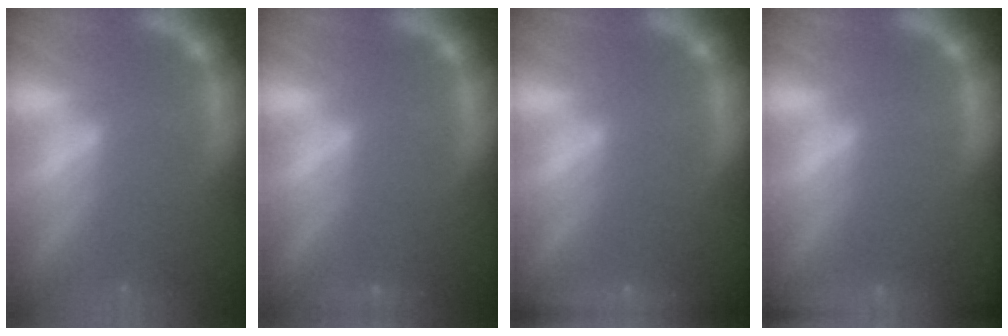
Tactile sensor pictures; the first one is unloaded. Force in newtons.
{"total": 0.9}
{"total": 3.5}
{"total": 5.5}